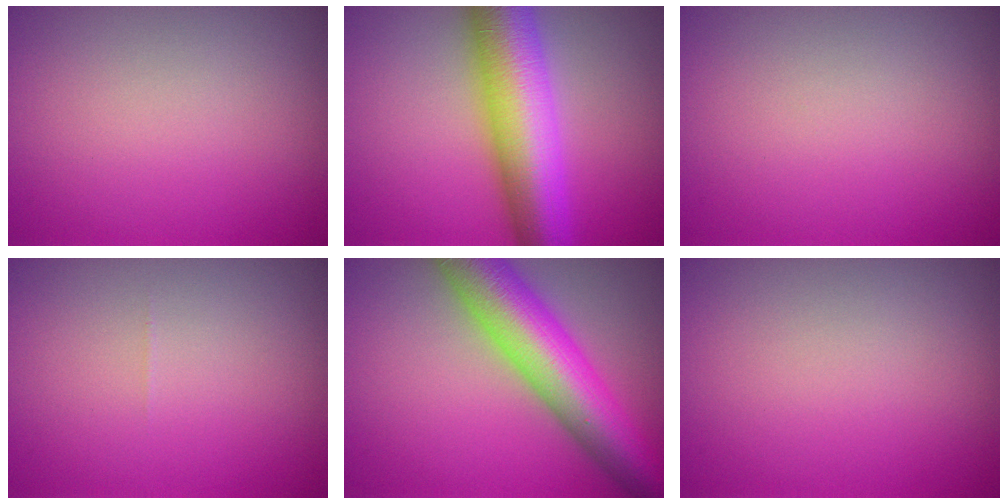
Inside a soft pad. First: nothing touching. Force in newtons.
{"total": 10.4, "press": 10.4, "slide": 0.1}
{"total": 0.0}
{"total": 0.0}
{"total": 10.2, "press": 10.2, "slide": 0.2}
{"total": 0.0}